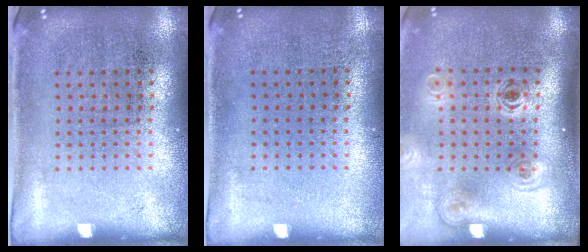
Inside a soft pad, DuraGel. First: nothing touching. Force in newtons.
{"total": 0.0}
{"total": 1.9, "press": 1.2, "slide": 1.4}